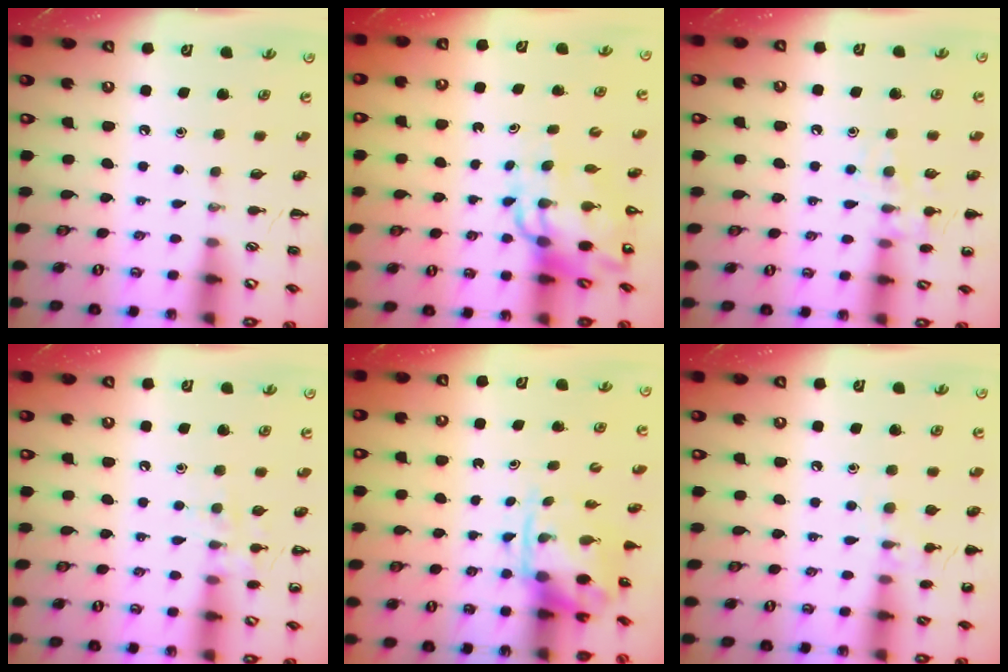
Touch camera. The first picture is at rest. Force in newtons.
{"total": 11.2, "press": 10.7, "slide": 3.1}
{"total": 10.1, "press": 10.0, "slide": 1.5}
{"total": 6.8, "press": 6.7, "slide": 1.2}
{"total": 3.8, "press": 3.7, "slide": 0.8}
{"total": 8.9, "press": 8.6, "slide": 2.3}